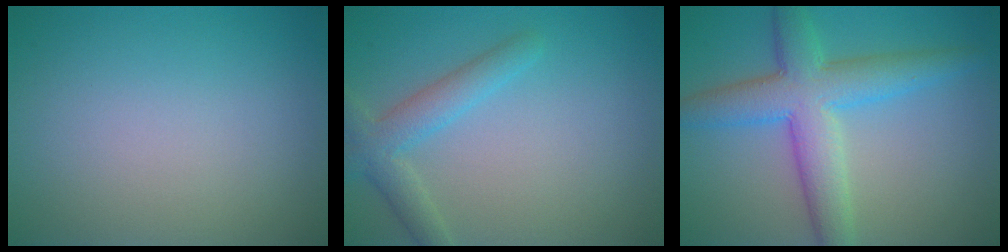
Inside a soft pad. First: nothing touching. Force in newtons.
{"total": 3.2, "press": 3.2, "slide": 0.1}
{"total": 6.6, "press": 6.6, "slide": 0.1}